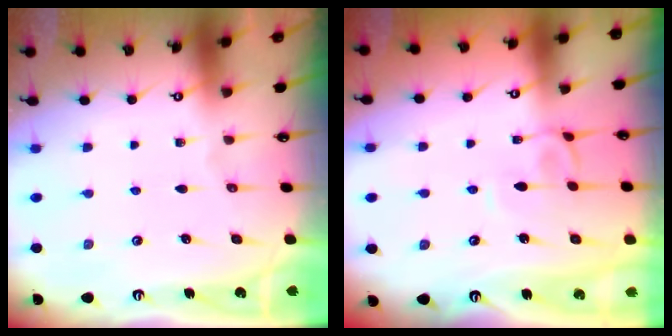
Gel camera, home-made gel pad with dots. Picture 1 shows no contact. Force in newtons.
{"total": 3.8, "press": 3.8, "slide": 0.1}